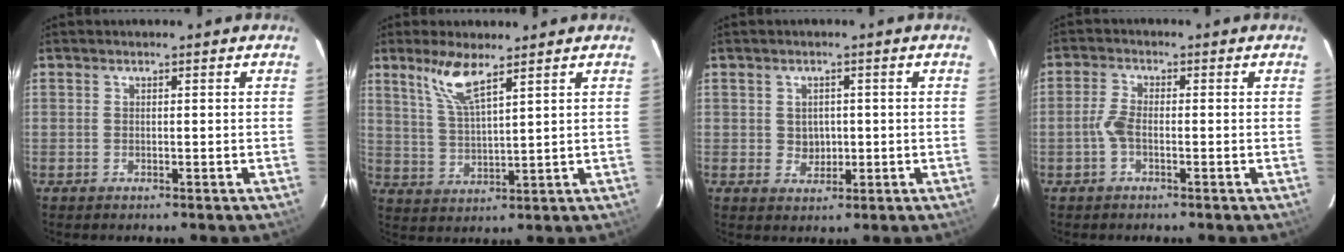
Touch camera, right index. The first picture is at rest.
{"total": 7.2, "force": [4.9, 1.1, 5.1], "torque": [-0.107, -0.001, 0.105]}
{"total": 3.4, "force": [0.0, 3.1, 1.4], "torque": [-0.023, 0.005, 0.006]}
{"total": 3.4, "force": [-1.0, 1.5, 2.8], "torque": [-0.068, 0.006, -0.021]}